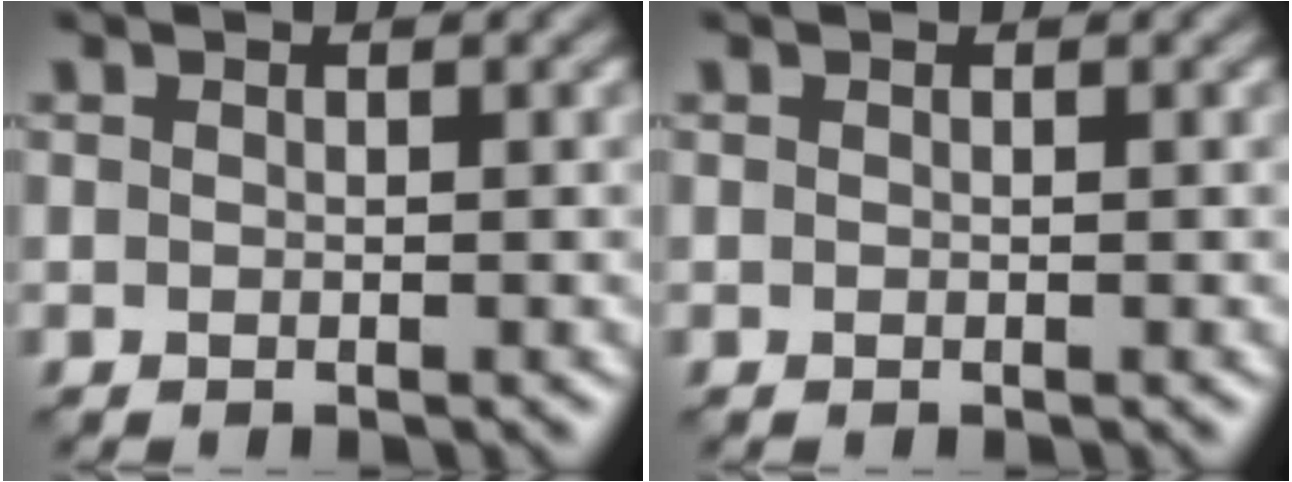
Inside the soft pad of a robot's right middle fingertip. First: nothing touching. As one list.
[{"total": 0.0}]